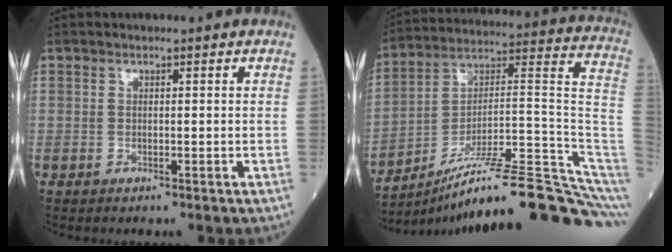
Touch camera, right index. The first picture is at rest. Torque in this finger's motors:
{"motor_torque": [-0.62, -1.28, 0.25, 0.07]}